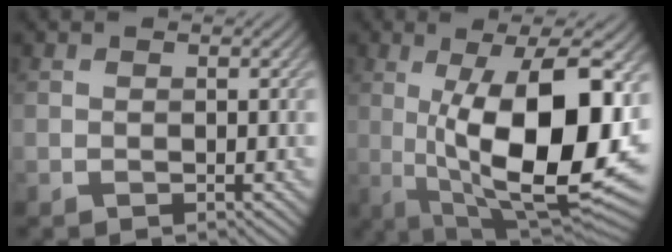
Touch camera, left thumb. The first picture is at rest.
{"total": 17.0, "force": [0.5, 6.5, 15.7], "torque": [-0.236, -0.006, 0.010]}